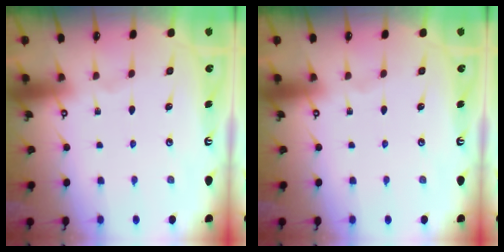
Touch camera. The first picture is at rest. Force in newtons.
{"total": 0.0}